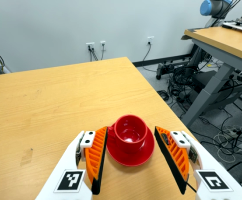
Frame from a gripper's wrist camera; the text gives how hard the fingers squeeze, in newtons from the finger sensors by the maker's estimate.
{"total": 0.5, "left": 0.2, "right": 0.9}